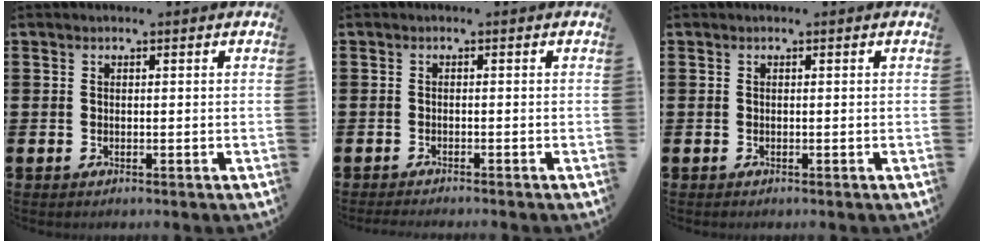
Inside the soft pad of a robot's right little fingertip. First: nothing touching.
{"total": 0.8, "force": [-0.8, -0.1, 0.2], "torque": [-0.003, -0.003, -0.015]}
{"total": 0.0}